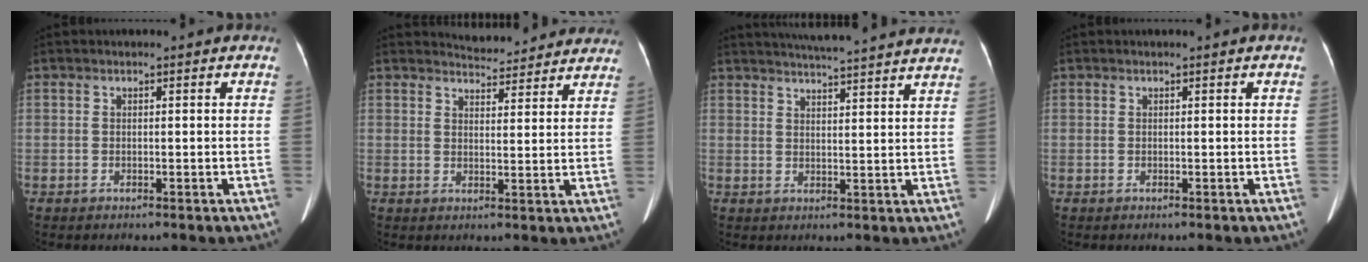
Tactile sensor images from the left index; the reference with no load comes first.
{"total": 8.6, "force": [8.4, 1.7, 0.8], "torque": [-0.001, 0.002, 0.092]}
{"total": 18.2, "force": [17.0, 0.0, 6.5], "torque": [-0.103, -0.006, 0.212]}
{"total": 0.0}